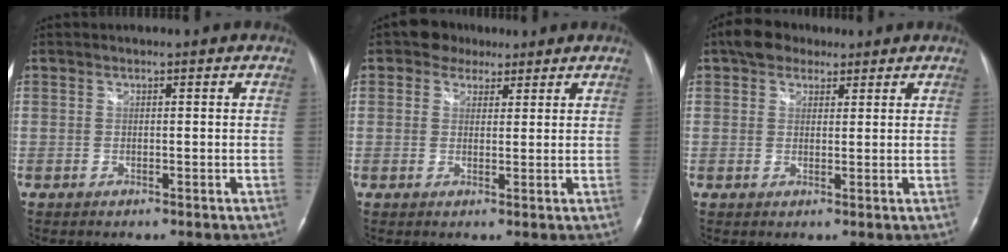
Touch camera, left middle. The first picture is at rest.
{"total": 3.9, "force": [2.6, 2.8, 0.8], "torque": [-0.021, 0.016, 0.041]}
{"total": 4.8, "force": [3.2, 3.1, 1.7], "torque": [-0.037, 0.022, 0.057]}